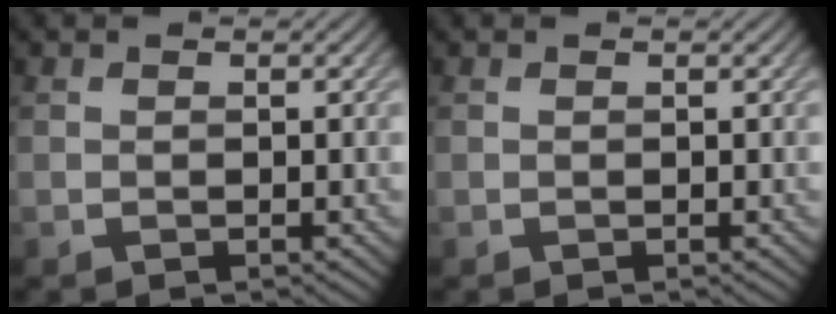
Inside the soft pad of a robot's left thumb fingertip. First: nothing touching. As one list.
[{"total": 0.0}]